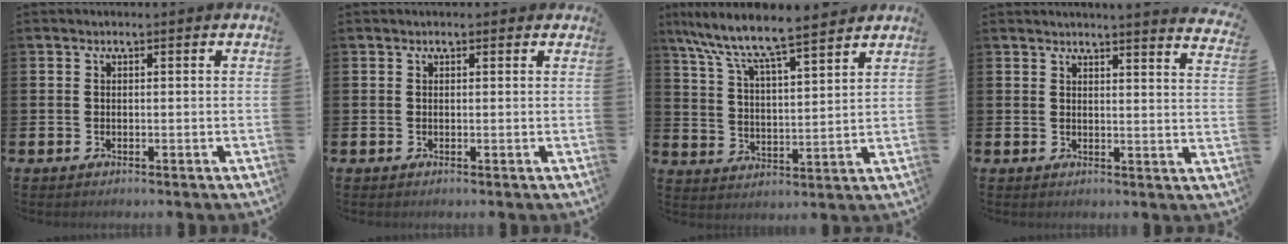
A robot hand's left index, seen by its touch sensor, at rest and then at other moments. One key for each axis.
{"total": 0.5, "fx": 0.4, "fy": 0.3, "fz": 0.2, "tx": 0.010, "ty": -0.002, "tz": 0.004}
{"total": 8.2, "fx": 7.7, "fy": 0.6, "fz": 2.9, "tx": -0.090, "ty": -0.054, "tz": 0.132}
{"total": 3.4, "fx": 3.3, "fy": -0.7, "fz": 0.2, "tx": 0.003, "ty": -0.030, "tz": 0.055}